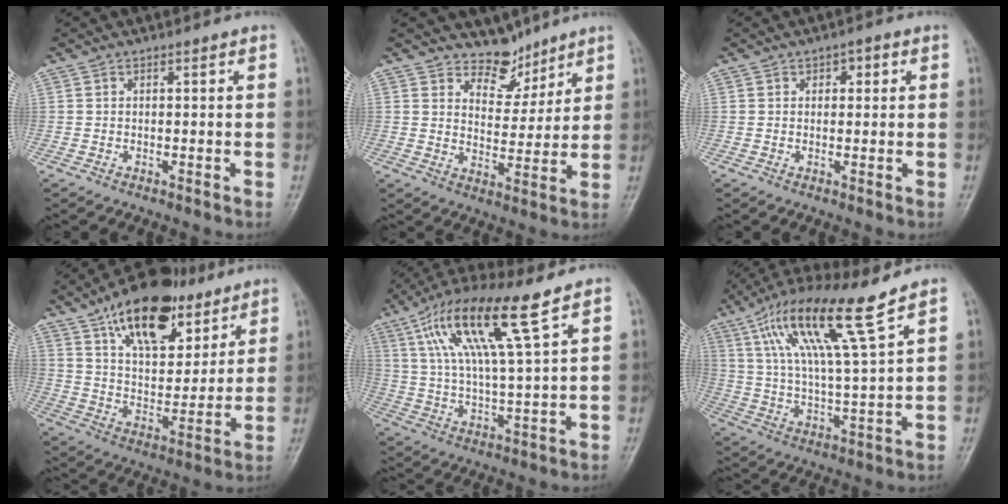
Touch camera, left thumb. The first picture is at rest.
{"total": 6.9, "force": [5.8, 3.7, 0.7], "torque": [0.022, -0.049, 0.107]}
{"total": 2.3, "force": [0.9, 1.5, 1.5], "torque": [-0.004, 0.001, 0.008]}
{"total": 20.5, "force": [12.2, 10.1, 13.0], "torque": [-0.166, -0.045, 0.204]}
{"total": 16.1, "force": [8.1, 2.6, 13.6], "torque": [-0.268, -0.015, 0.153]}
{"total": 15.1, "force": [8.6, 1.6, 12.3], "torque": [-0.231, -0.024, 0.164]}